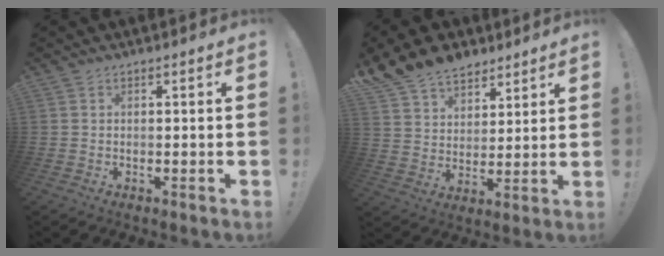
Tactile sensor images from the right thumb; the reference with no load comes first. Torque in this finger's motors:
{"motor_torque": [-0.72, 1.03, 0.13, 0.18, 0.05]}